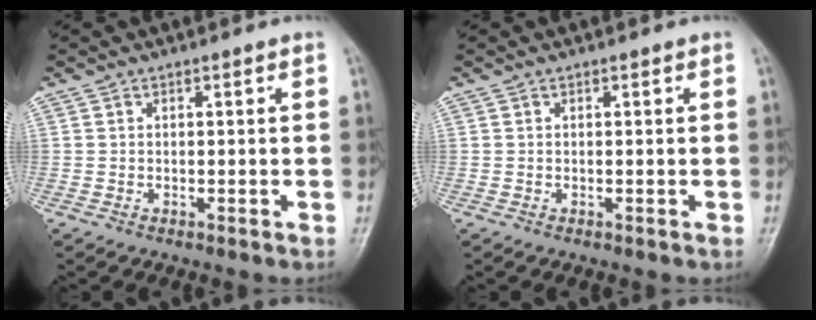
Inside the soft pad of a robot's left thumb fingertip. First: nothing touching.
{"total": 0.0}